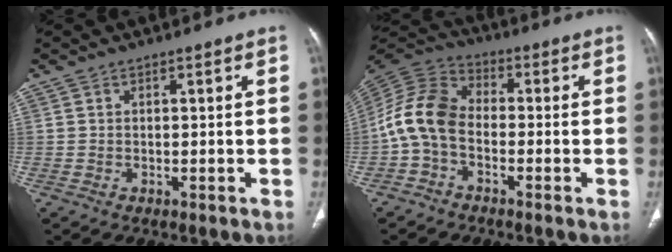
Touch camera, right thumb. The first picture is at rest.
{"total": 10.2, "force": [-2.2, 6.8, 7.3], "torque": [-0.145, 0.035, -0.060]}